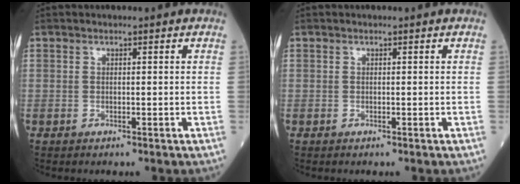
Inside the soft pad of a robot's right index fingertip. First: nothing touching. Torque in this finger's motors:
{"motor_torque": [0.00, 0.00, -0.01, -0.01]}